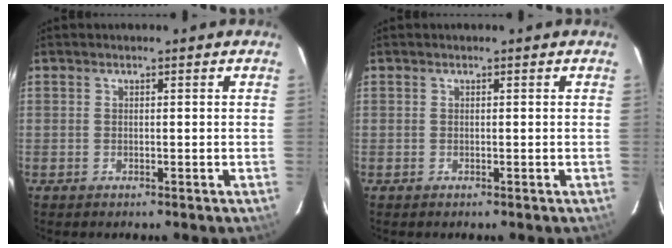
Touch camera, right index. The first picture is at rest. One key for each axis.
{"total": 0.0}